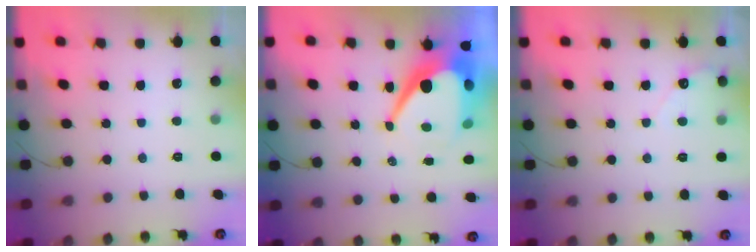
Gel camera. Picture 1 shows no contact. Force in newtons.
{"total": 14.3, "press": 14.2, "slide": 1.1}
{"total": 2.6, "press": 2.6, "slide": 0.2}